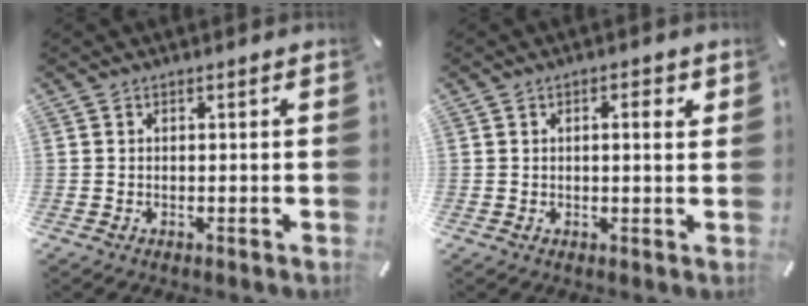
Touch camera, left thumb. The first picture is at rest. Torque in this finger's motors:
{"motor_torque": [-0.11, -0.05, 0.02, 0.08, -0.03]}